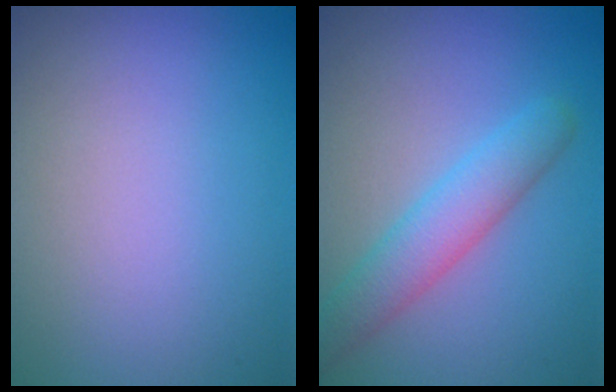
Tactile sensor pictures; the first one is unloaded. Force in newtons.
{"total": 3.9, "press": 3.9, "slide": 0.2}